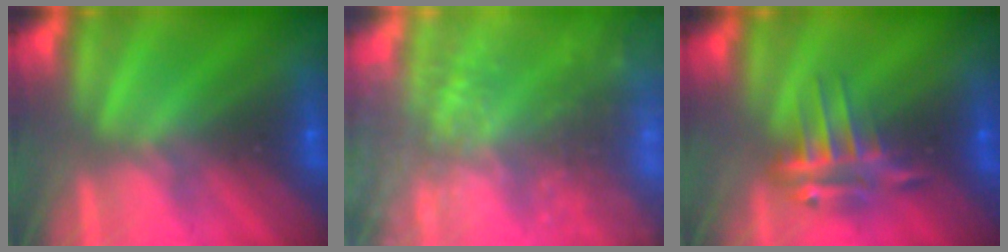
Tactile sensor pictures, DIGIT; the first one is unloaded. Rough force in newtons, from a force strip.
{"total": 6.5}
{"total": 6.2}